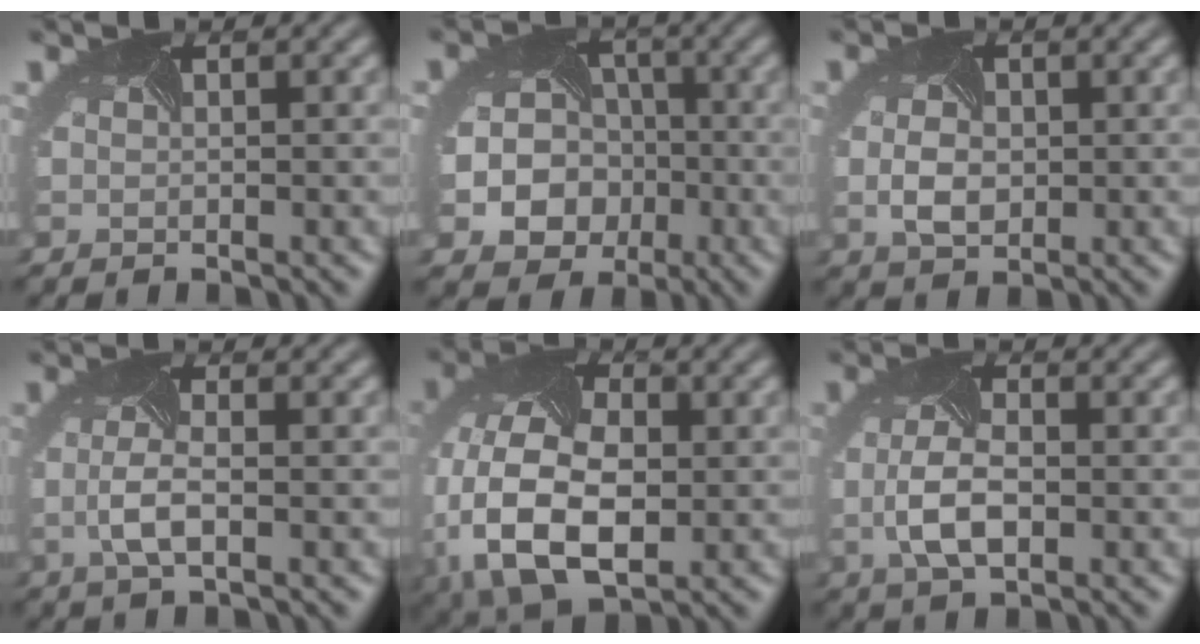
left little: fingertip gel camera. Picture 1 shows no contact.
{"total": 9.3, "force": [-2.8, 8.1, 3.5], "torque": [-0.066, -0.022, -0.056]}
{"total": 2.5, "force": [-0.6, 1.7, 1.6], "torque": [-0.045, -0.002, -0.006]}
{"total": 2.5, "force": [-0.9, 0.7, 2.2], "torque": [-0.063, -0.001, -0.011]}
{"total": 13.7, "force": [-2.9, 8.9, 10.0], "torque": [-0.226, -0.029, -0.028]}
{"total": 4.0, "force": [-1.0, 2.0, 3.4], "torque": [-0.086, -0.003, -0.011]}